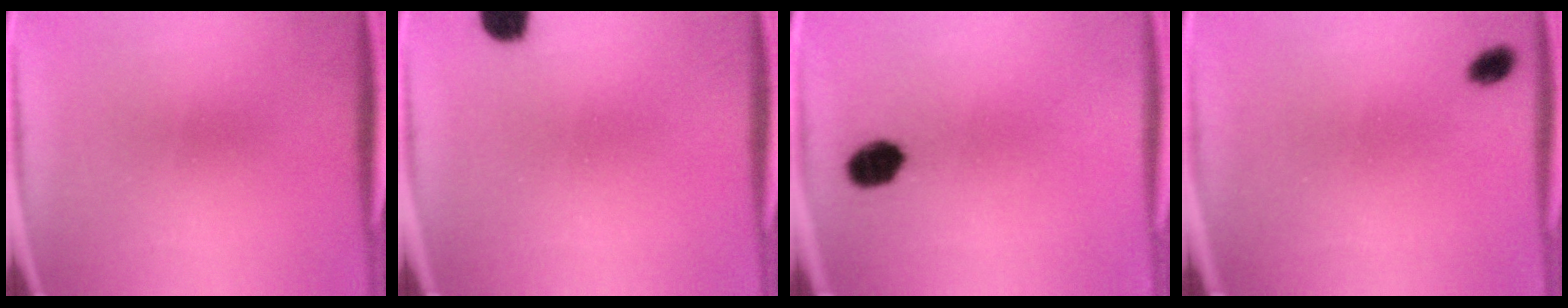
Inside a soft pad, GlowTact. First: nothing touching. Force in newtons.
{"total": 4.2}
{"total": 5.1}
{"total": 2.2}